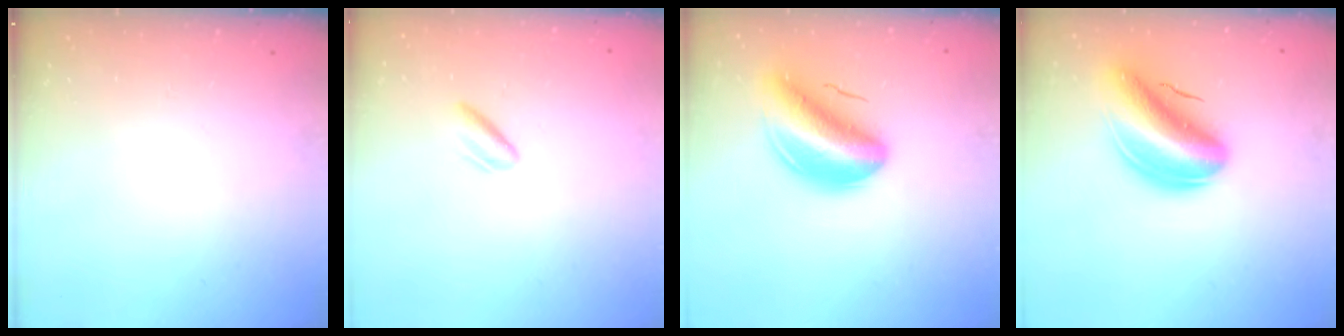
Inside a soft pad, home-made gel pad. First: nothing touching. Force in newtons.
{"total": 3.0, "press": 2.7, "slide": 1.3}
{"total": 9.8, "press": 9.2, "slide": 3.2}
{"total": 14.1, "press": 13.5, "slide": 3.9}